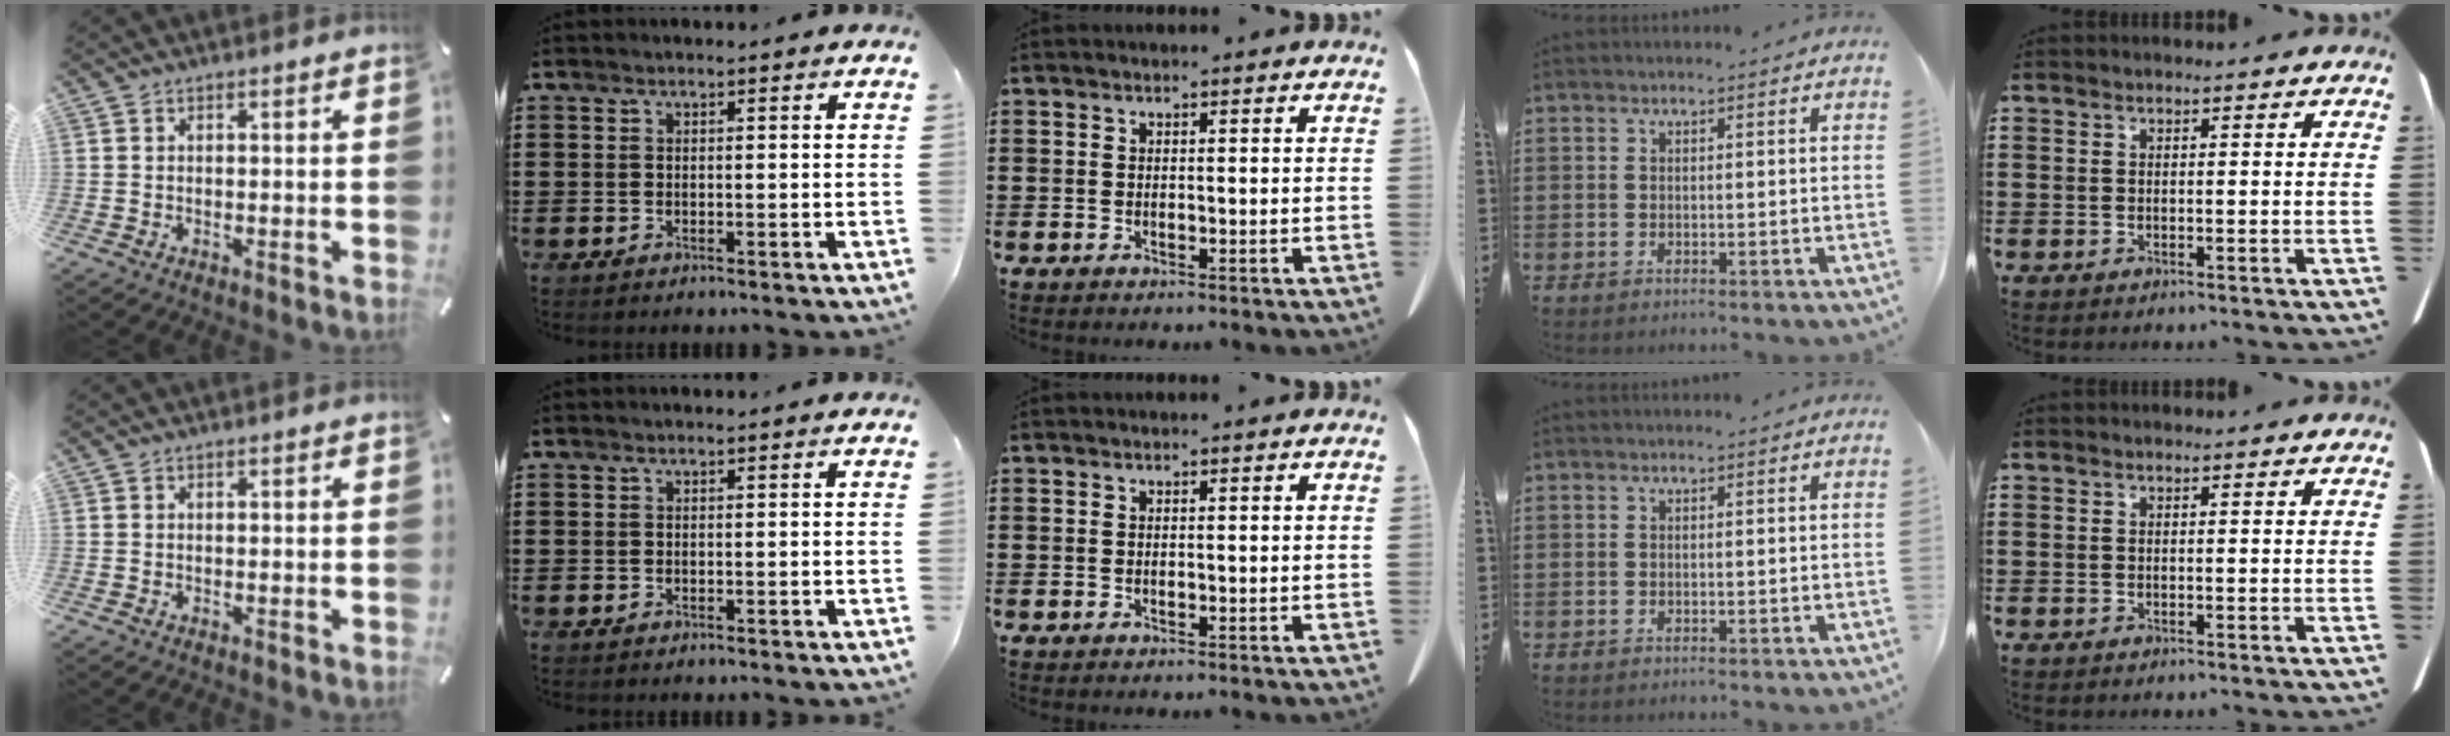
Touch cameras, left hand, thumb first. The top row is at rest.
{}